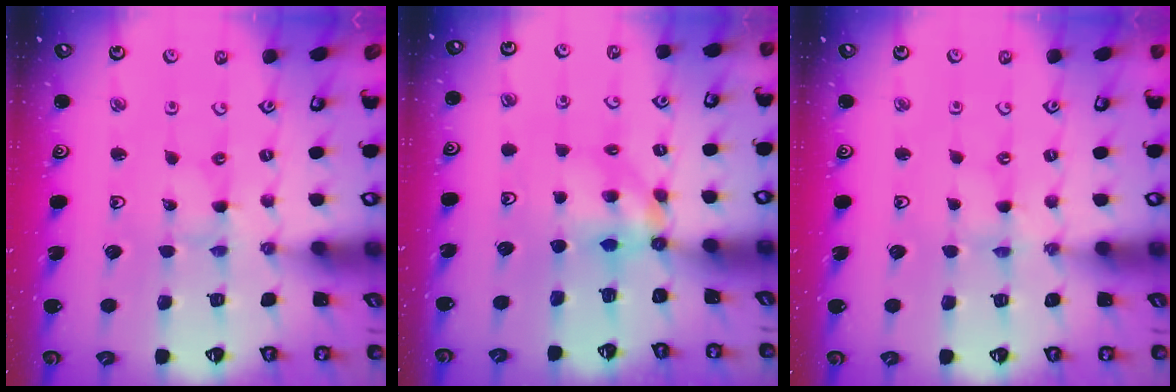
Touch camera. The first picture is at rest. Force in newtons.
{"total": 5.6, "press": 5.6, "slide": 0.2}
{"total": 0.0}